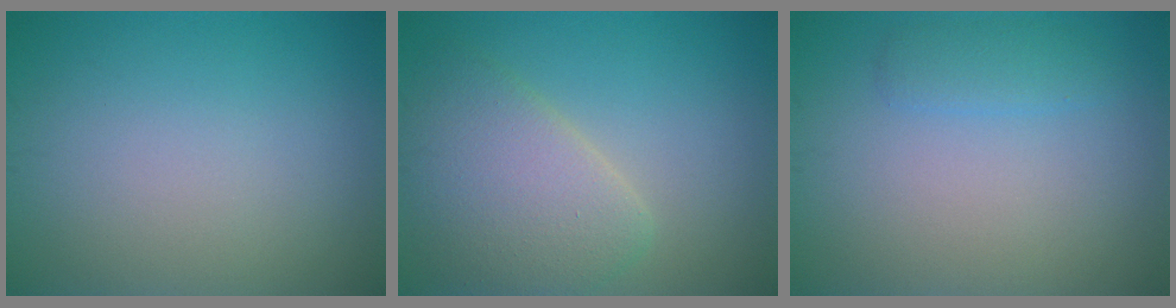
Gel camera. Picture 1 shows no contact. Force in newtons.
{"total": 5.5, "press": 5.5, "slide": 0.3}
{"total": 1.5, "press": 1.5, "slide": 0.1}